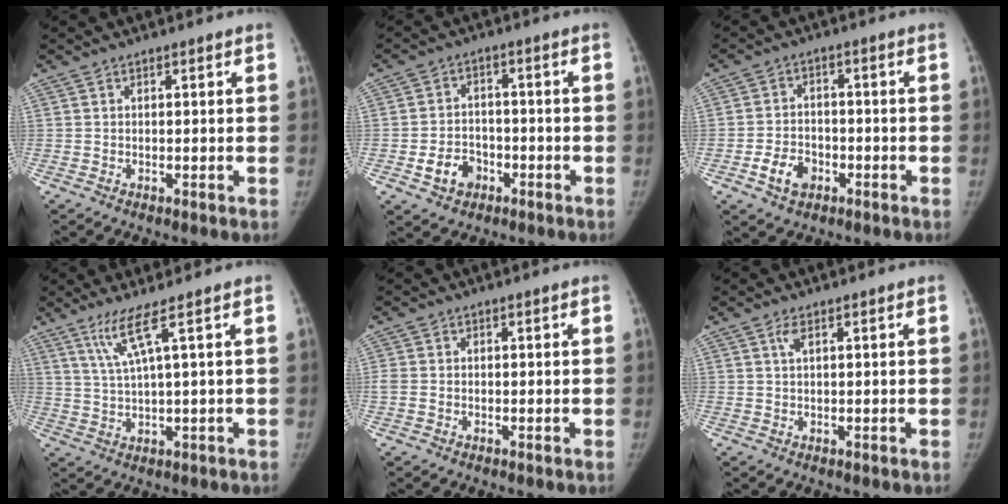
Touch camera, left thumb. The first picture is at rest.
{"total": 6.2, "force": [-2.7, 4.8, 2.8], "torque": [-0.030, 0.022, -0.039]}
{"total": 5.9, "force": [-2.7, 4.2, 3.1], "torque": [-0.043, 0.018, -0.044]}
{"total": 5.3, "force": [2.8, -1.0, 4.4], "torque": [-0.100, -0.012, 0.069]}
{"total": 1.6, "force": [-0.4, 1.2, 1.0], "torque": [-0.027, -0.002, -0.010]}
{"total": 1.4, "force": [0.7, 0.4, 1.2], "torque": [-0.030, 0.005, 0.014]}